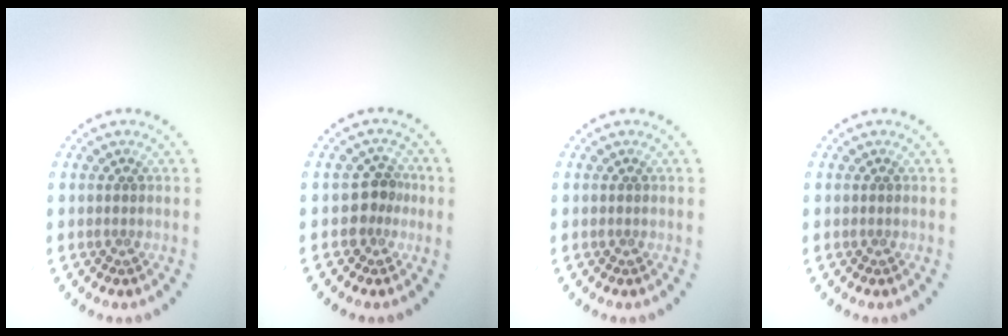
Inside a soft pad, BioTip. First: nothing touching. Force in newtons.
{"total": 2.2, "press": 1.7, "slide": 1.4}
{"total": 0.0}
{"total": 0.0}